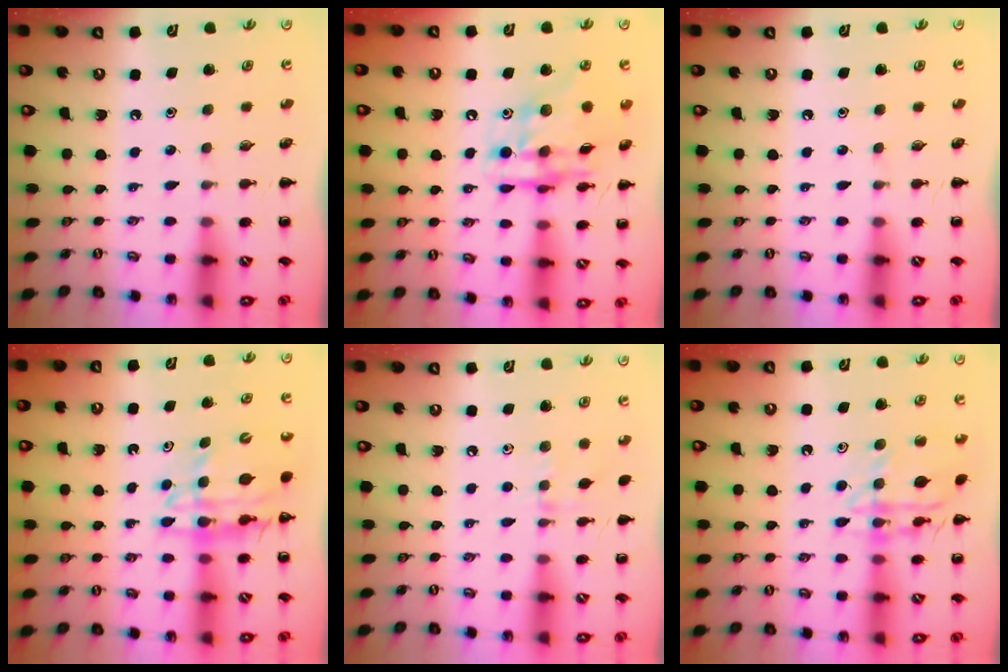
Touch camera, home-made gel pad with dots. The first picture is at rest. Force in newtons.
{"total": 15.4, "press": 15.0, "slide": 3.5}
{"total": 0.0}
{"total": 13.4, "press": 12.9, "slide": 3.5}
{"total": 5.0, "press": 4.8, "slide": 1.3}
{"total": 13.8, "press": 13.8, "slide": 1.0}